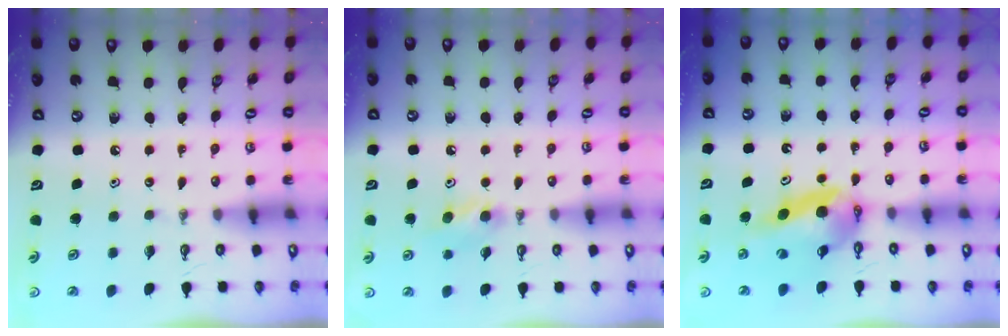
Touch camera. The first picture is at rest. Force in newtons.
{"total": 7.5, "press": 6.6, "slide": 3.5}
{"total": 11.1, "press": 11.0, "slide": 1.4}